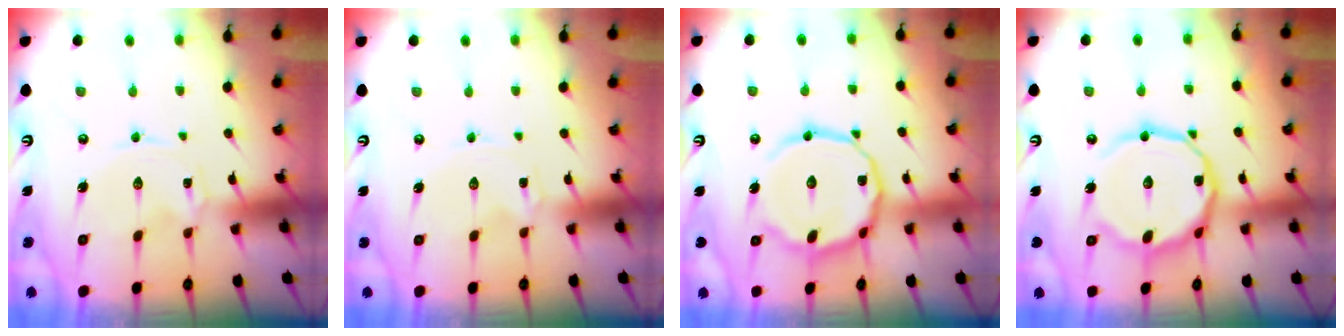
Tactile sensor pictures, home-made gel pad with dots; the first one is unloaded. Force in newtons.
{"total": 0.0}
{"total": 16.1, "press": 16.0, "slide": 1.0}
{"total": 16.3, "press": 16.2, "slide": 1.0}